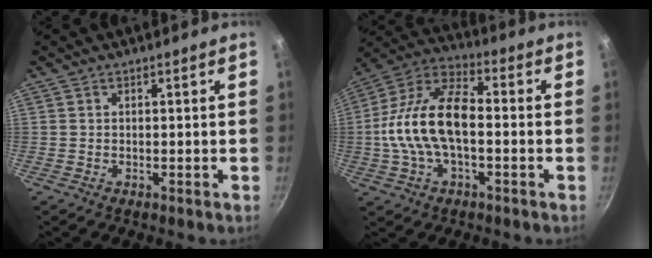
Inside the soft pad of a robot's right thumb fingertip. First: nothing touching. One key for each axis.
{"total": 16.6, "fx": -1.7, "fy": 8.5, "fz": 14.1, "tx": -0.253, "ty": 0.041, "tz": -0.047}